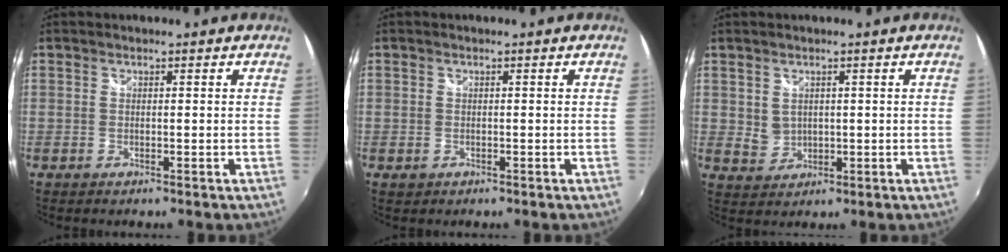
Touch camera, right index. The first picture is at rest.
{"total": 1.0, "force": [-0.4, 0.9, 0.3], "torque": [-0.005, -0.005, -0.007]}
{"total": 4.2, "force": [1.2, 3.7, 1.8], "torque": [-0.032, 0.002, 0.035]}